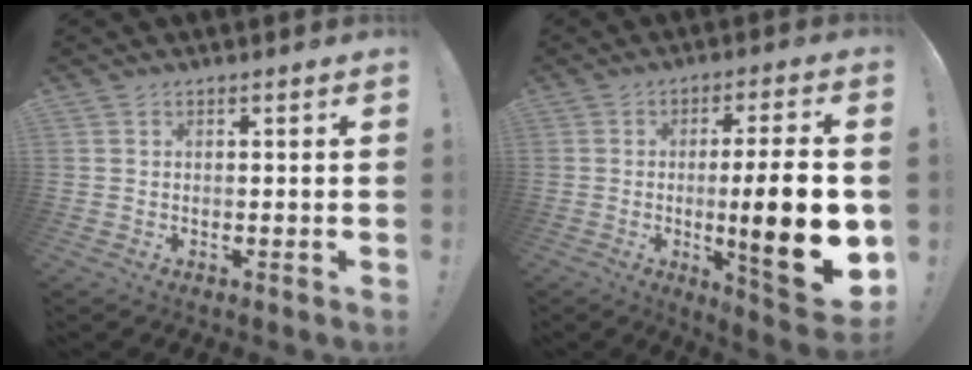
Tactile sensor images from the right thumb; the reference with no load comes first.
{"total": 19.4, "force": [-2.4, 3.0, 19.0], "torque": [-0.278, -0.004, -0.031]}